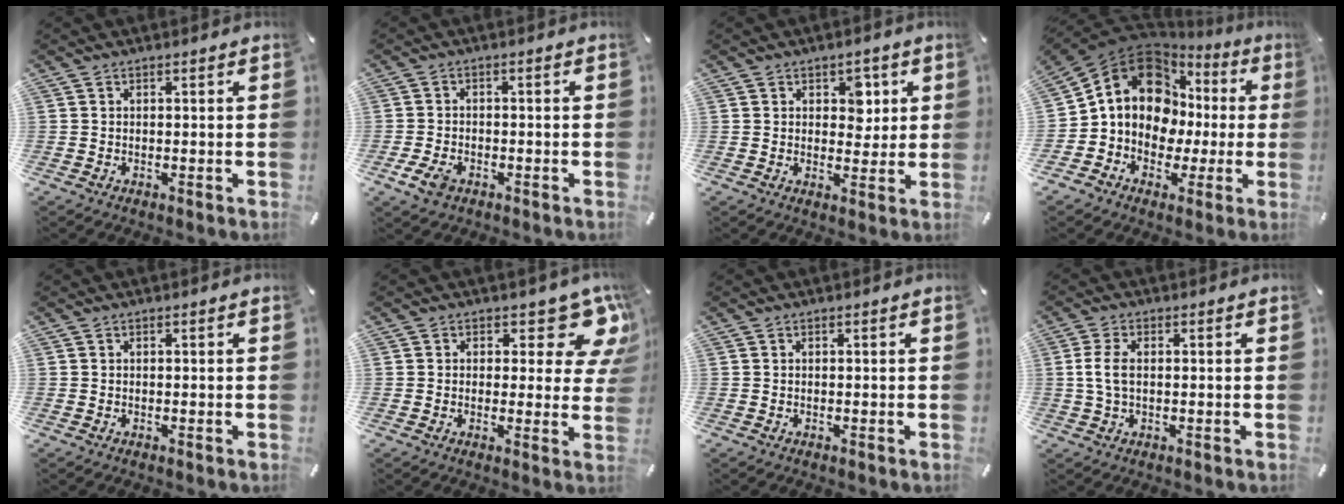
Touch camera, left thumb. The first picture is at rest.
{"total": 4.2, "force": [-2.2, 2.6, 2.5], "torque": [-0.068, 0.000, -0.045]}
{"total": 5.3, "force": [1.8, 4.0, 2.9], "torque": [-0.020, -0.009, 0.020]}
{"total": 15.0, "force": [2.7, 12.5, 7.7], "torque": [-0.153, -0.021, 0.051]}
{"total": 0.0}
{"total": 10.9, "force": [6.2, 5.4, 7.2], "torque": [-0.080, -0.049, 0.107]}
{"total": 0.0}
{"total": 5.0, "force": [0.4, 2.5, 4.3], "torque": [-0.104, -0.001, 0.001]}